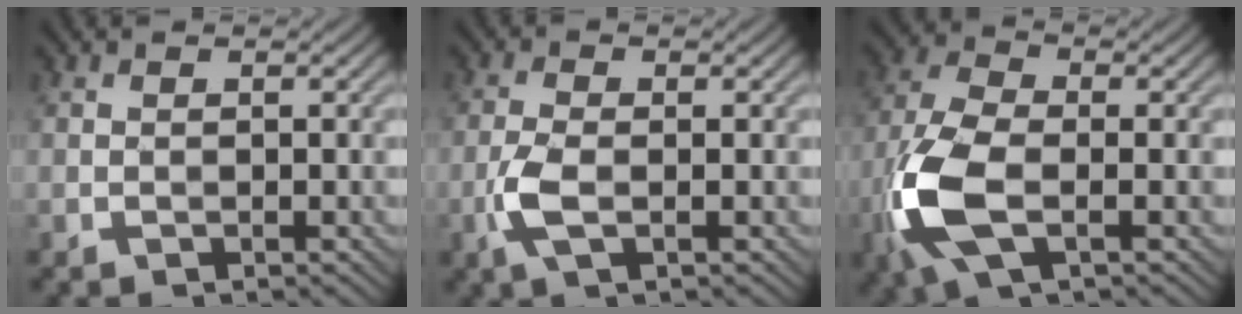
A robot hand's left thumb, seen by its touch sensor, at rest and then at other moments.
{"total": 4.0, "force": [-1.3, 1.5, 3.5], "torque": [-0.088, -0.001, -0.033]}
{"total": 10.8, "force": [-3.3, 5.1, 8.9], "torque": [-0.219, -0.009, -0.076]}